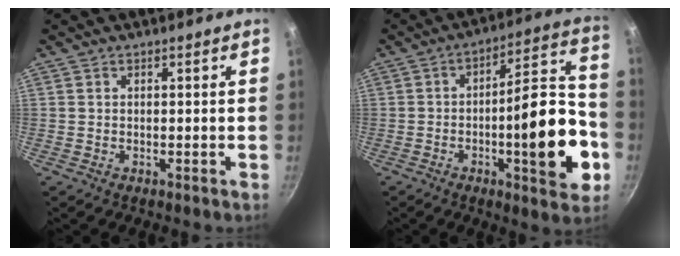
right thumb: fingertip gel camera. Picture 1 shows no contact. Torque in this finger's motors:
{"motor_torque": [-0.20, 1.23, 1.54, -0.35, 0.13]}